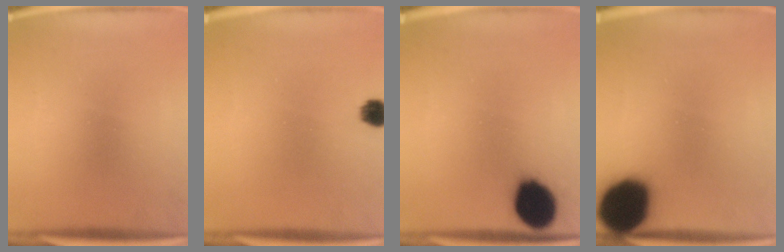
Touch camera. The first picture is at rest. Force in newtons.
{"total": 3.2}
{"total": 13.0}
{"total": 19.0}